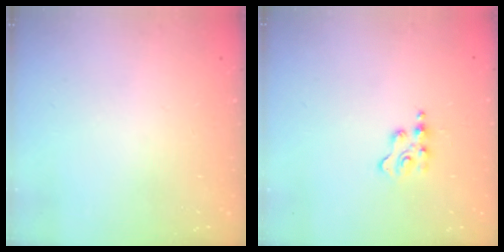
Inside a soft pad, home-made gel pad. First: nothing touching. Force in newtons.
{"total": 3.4, "press": 3.4, "slide": 0.3}